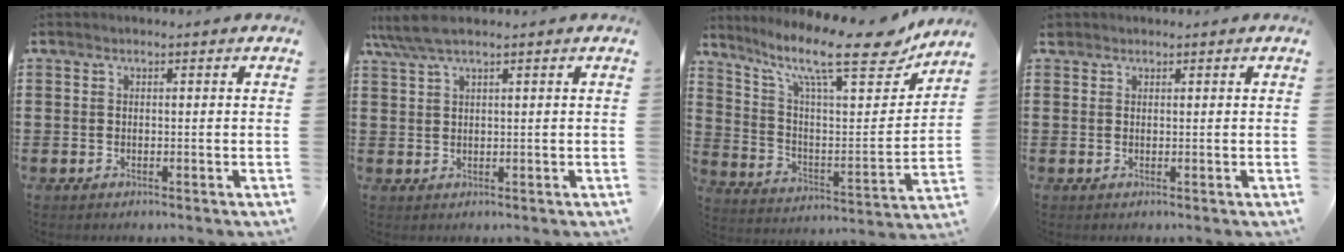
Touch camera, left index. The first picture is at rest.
{"total": 4.4, "force": [2.8, 0.4, 3.4], "torque": [-0.076, 0.002, 0.050]}
{"total": 15.4, "force": [11.4, 3.0, 9.8], "torque": [-0.188, -0.071, 0.184]}
{"total": 0.8, "force": [0.6, 0.5, 0.1], "torque": [-0.006, 0.004, 0.012]}